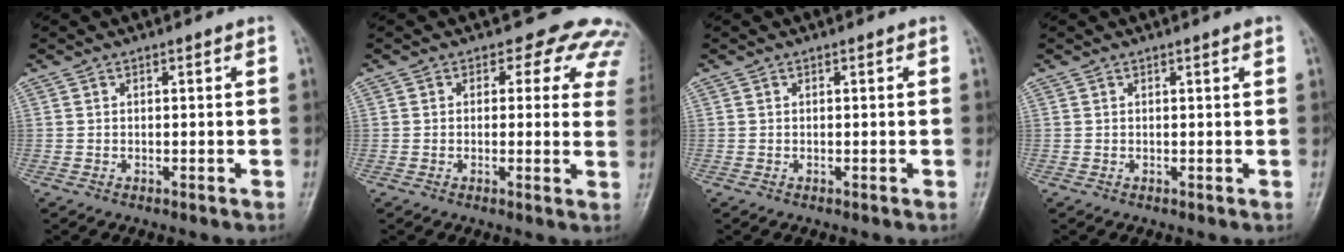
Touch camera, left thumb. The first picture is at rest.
{"total": 9.3, "force": [7.4, 5.3, 1.9], "torque": [0.039, -0.027, 0.048]}
{"total": 0.0}
{"total": 1.3, "force": [0.8, 0.0, 1.0], "torque": [-0.013, 0.001, 0.009]}